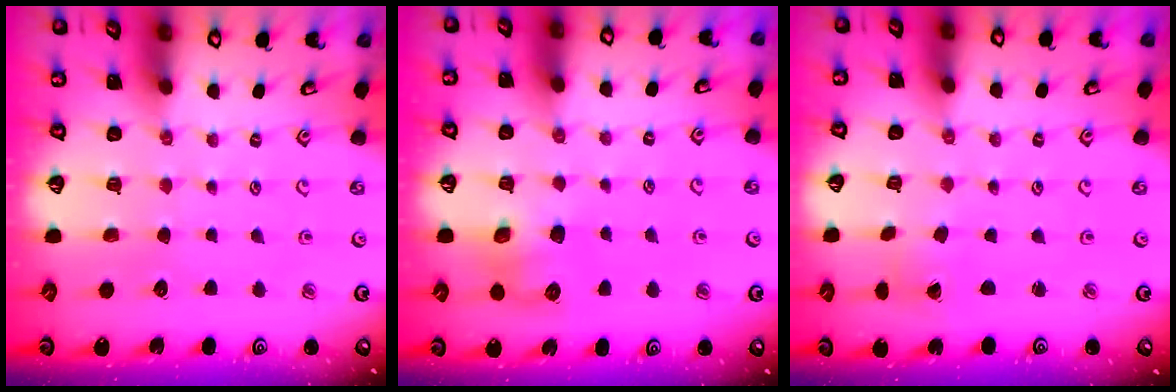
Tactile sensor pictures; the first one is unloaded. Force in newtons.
{"total": 8.1, "press": 8.1, "slide": 0.4}
{"total": 0.7, "press": 0.7, "slide": 0.1}